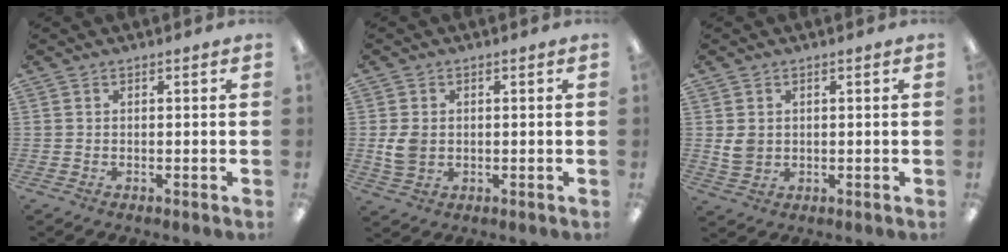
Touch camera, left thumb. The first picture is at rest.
{"total": 5.1, "force": [0.0, 3.9, 3.2], "torque": [-0.063, 0.001, -0.001]}
{"total": 3.9, "force": [0.8, 3.3, 2.0], "torque": [-0.037, 0.000, 0.013]}